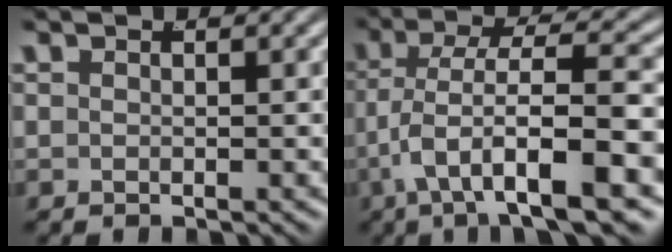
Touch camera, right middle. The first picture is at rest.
{"total": 8.6, "force": [-2.3, 3.3, 7.6], "torque": [-0.139, -0.018, -0.023]}